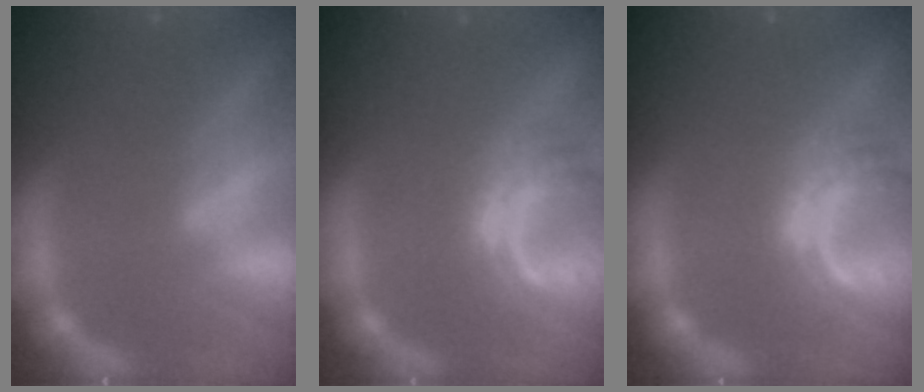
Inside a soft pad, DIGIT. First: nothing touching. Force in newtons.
{"total": 4.0}
{"total": 4.5}